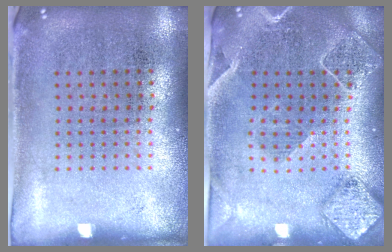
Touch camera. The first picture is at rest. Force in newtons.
{"total": 2.1, "press": 1.9, "slide": 0.7}